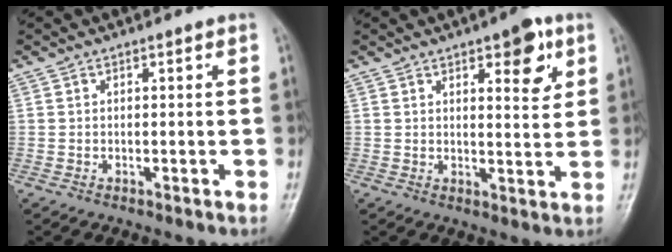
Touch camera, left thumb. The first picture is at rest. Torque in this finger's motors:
{"motor_torque": [0.30, 0.26, 0.01, 0.06, 0.04]}